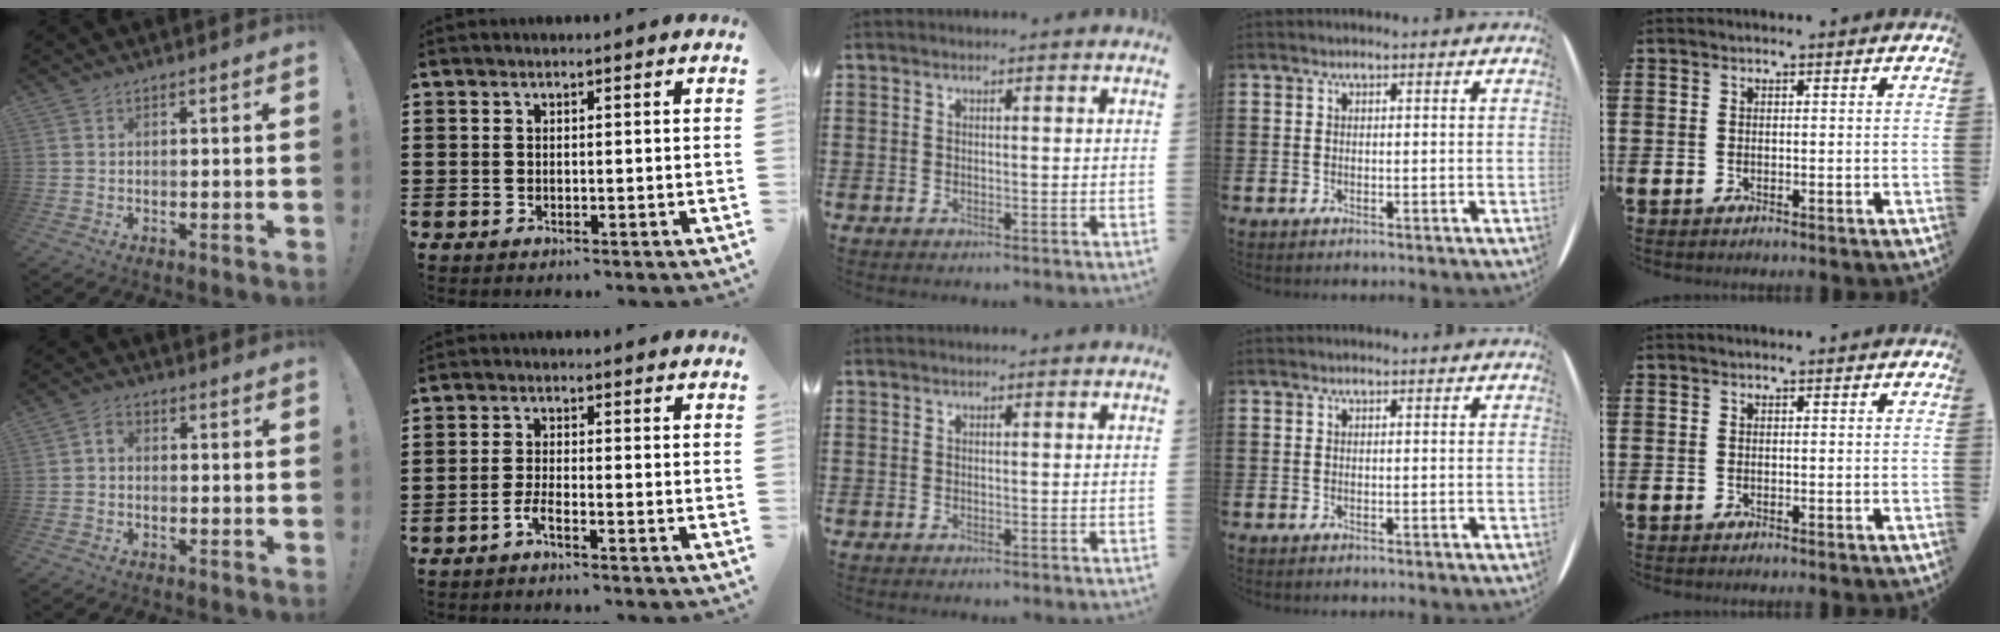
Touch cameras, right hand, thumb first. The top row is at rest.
{"thumb": {"total": 2.3, "force": [-0.9, 1.7, 1.4], "torque": [-0.032, 0.011, -0.014]}, "index": {"total": 2.3, "force": [-1.8, -0.1, 1.5], "torque": [-0.034, -0.002, -0.035]}}